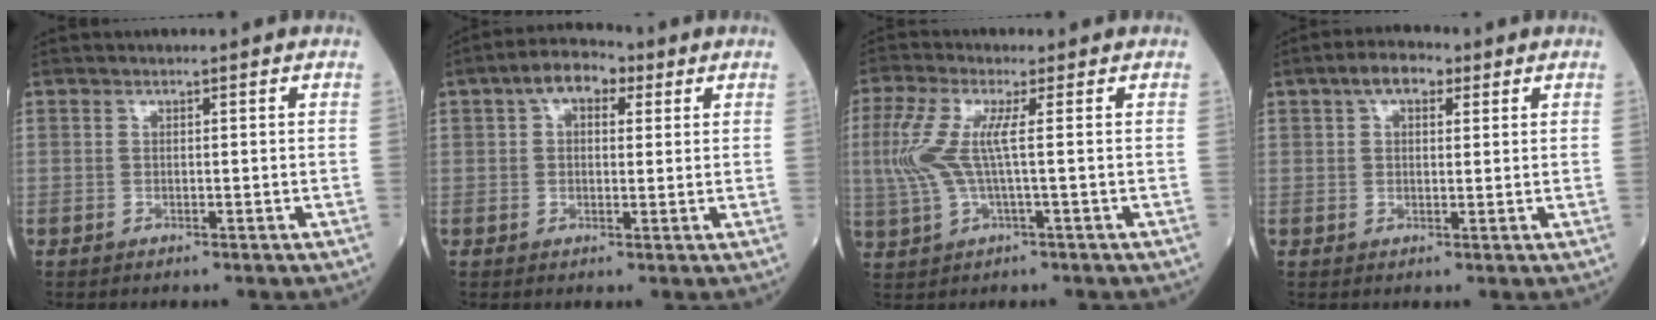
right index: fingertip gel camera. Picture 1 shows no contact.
{"total": 6.1, "force": [2.6, 3.4, 4.3], "torque": [-0.070, 0.026, 0.038]}
{"total": 7.1, "force": [0.7, 1.0, 7.0], "torque": [-0.182, 0.009, 0.012]}
{"total": 4.9, "force": [2.5, 2.4, 3.4], "torque": [-0.060, 0.019, 0.040]}